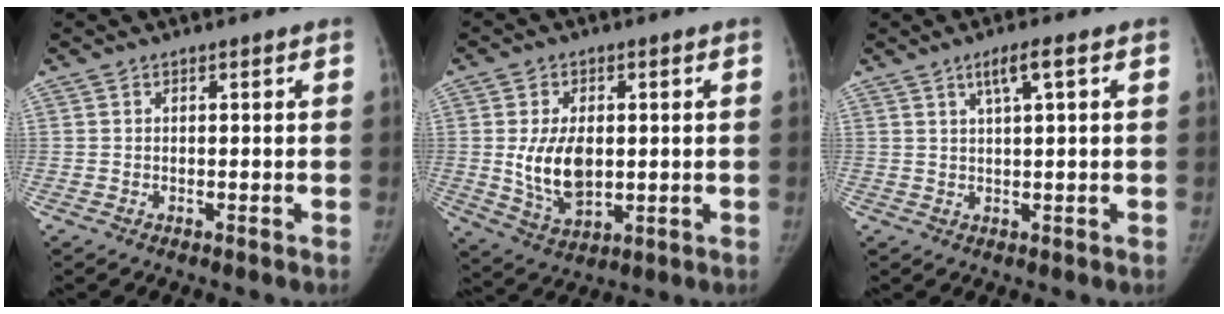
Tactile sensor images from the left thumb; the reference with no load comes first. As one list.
[{"total": 10.1, "force": [0.3, 6.2, 8.0], "torque": [-0.130, -0.009, 0.017]}, {"total": 3.9, "force": [1.7, 0.3, 3.4], "torque": [-0.066, 0.001, 0.034]}]